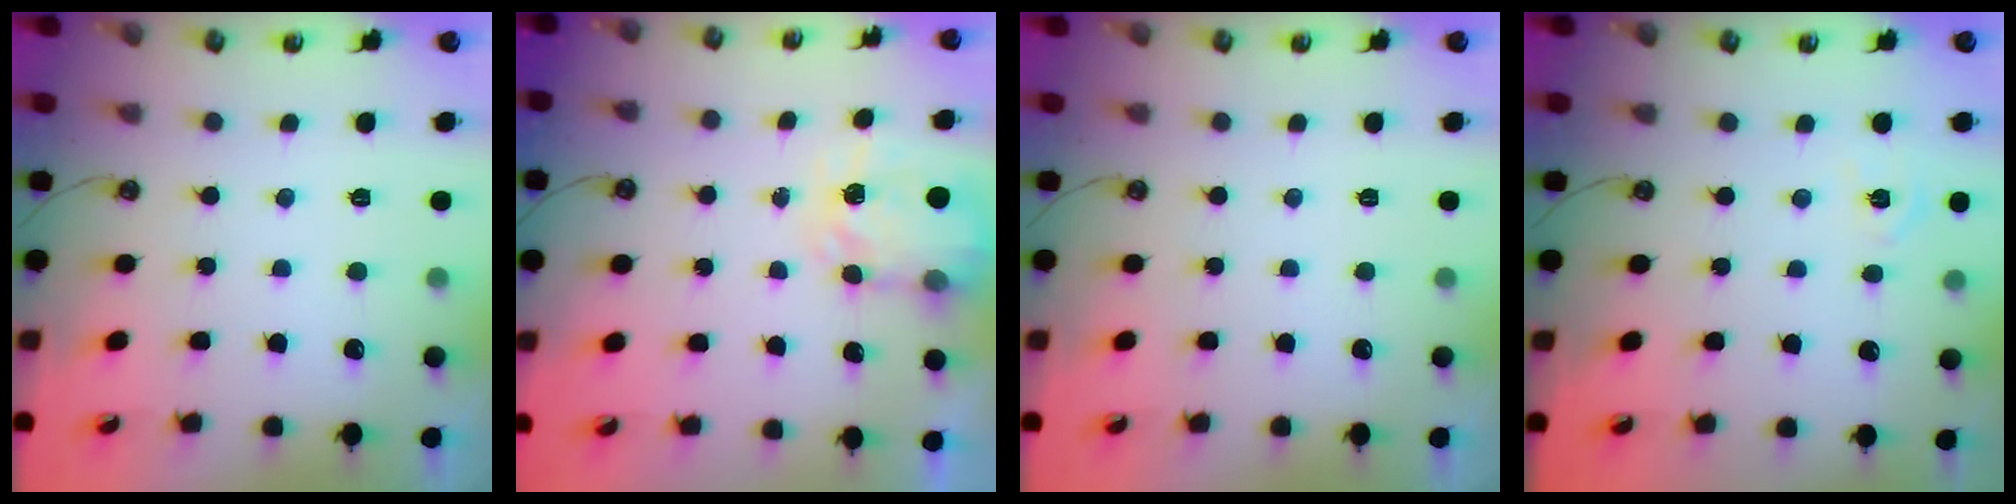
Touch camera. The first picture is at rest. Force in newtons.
{"total": 4.9, "press": 4.9, "slide": 0.4}
{"total": 0.0}
{"total": 4.8, "press": 4.7, "slide": 0.6}